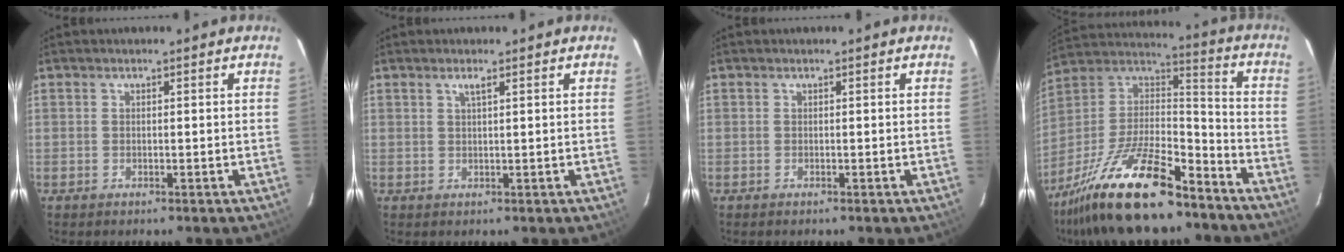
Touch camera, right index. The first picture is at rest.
{"total": 1.2, "force": [0.7, 0.0, 1.0], "torque": [-0.019, 0.003, 0.013]}
{"total": 0.0}
{"total": 25.6, "force": [-17.8, 8.4, 16.5], "torque": [-0.324, -0.012, -0.299]}